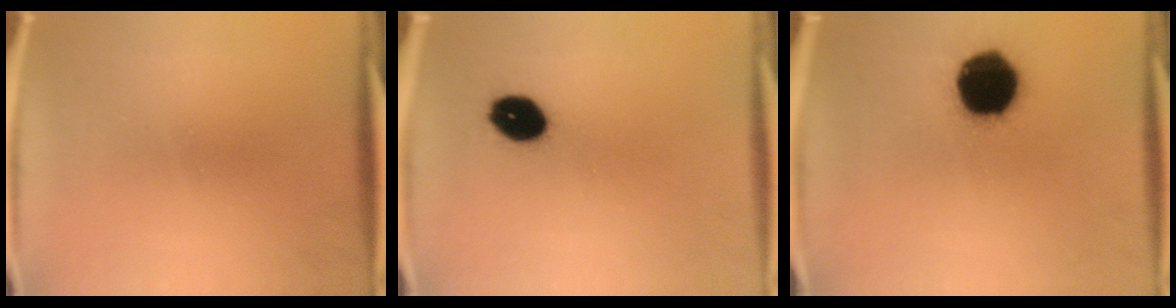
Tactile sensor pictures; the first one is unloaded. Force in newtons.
{"total": 8.2}
{"total": 19.1}